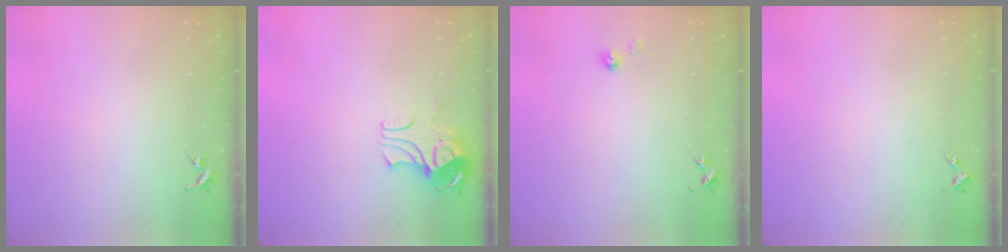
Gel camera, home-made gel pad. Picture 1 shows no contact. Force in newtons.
{"total": 8.9, "press": 8.9, "slide": 0.9}
{"total": 3.9, "press": 3.8, "slide": 0.4}
{"total": 4.3, "press": 4.3, "slide": 0.6}